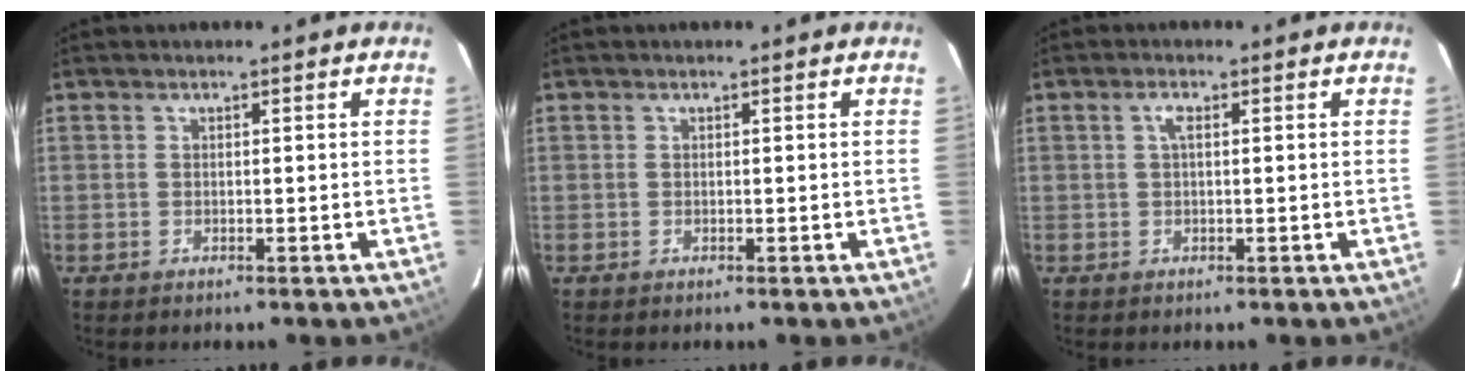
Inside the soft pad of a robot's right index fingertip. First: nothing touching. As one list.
[{"total": 0.0}, {"total": 1.6, "force": [0.4, 0.4, 1.5], "torque": [-0.029, 0.006, 0.004]}]